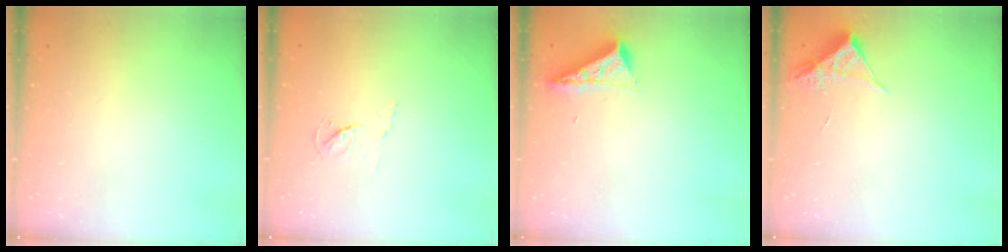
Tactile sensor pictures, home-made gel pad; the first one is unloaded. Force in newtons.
{"total": 3.8, "press": 3.8, "slide": 0.5}
{"total": 7.1, "press": 7.1, "slide": 0.5}
{"total": 4.2, "press": 4.2, "slide": 0.4}